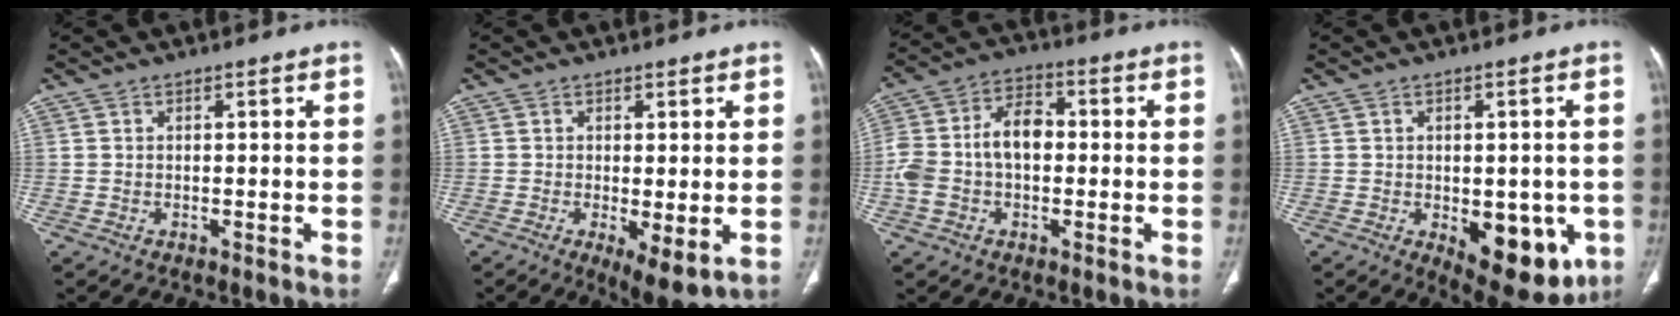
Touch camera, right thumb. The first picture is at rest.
{"total": 6.3, "force": [-1.3, 2.1, 5.8], "torque": [-0.096, -0.022, -0.016]}
{"total": 11.4, "force": [-0.6, 7.4, 8.6], "torque": [-0.172, 0.038, -0.020]}
{"total": 13.7, "force": [-4.2, 7.2, 10.9], "torque": [-0.115, -0.002, -0.039]}